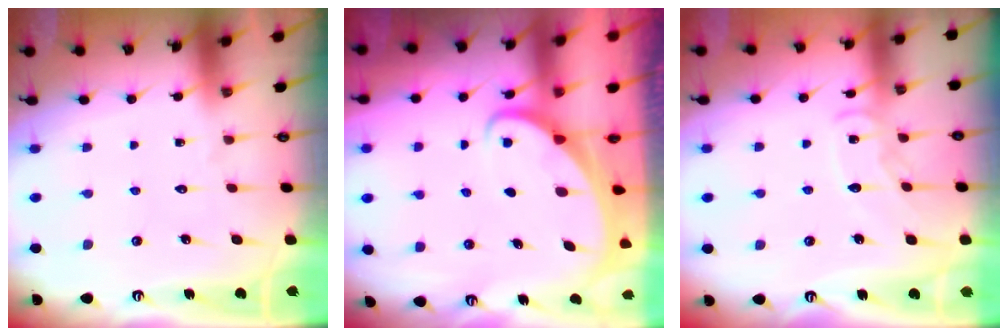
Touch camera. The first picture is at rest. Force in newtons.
{"total": 2.7, "press": 2.7, "slide": 0.4}
{"total": 8.6, "press": 8.5, "slide": 0.8}